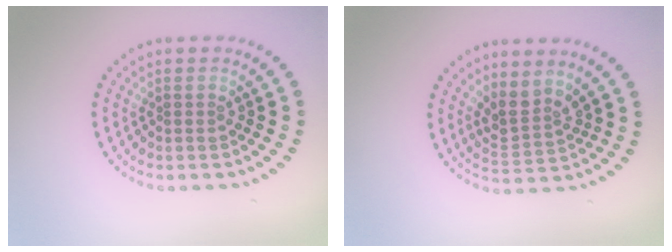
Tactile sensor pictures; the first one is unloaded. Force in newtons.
{"total": 2.6, "press": 2.0, "slide": 1.8}